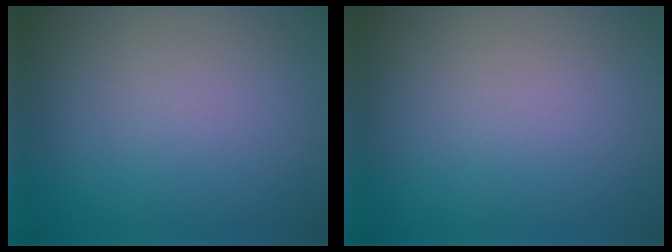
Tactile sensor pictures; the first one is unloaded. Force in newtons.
{"total": 0.0}